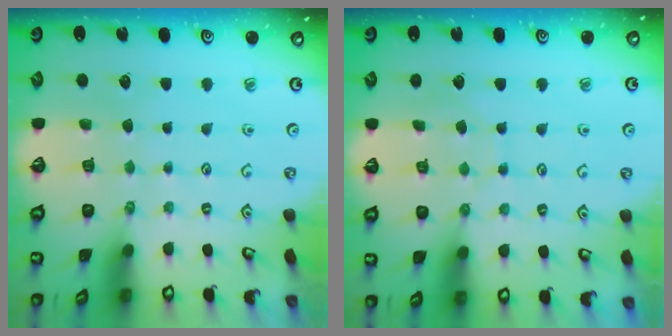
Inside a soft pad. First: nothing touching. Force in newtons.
{"total": 3.5, "press": 3.5, "slide": 0.2}